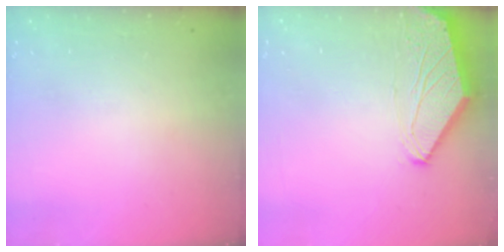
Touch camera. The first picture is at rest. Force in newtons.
{"total": 0.0}